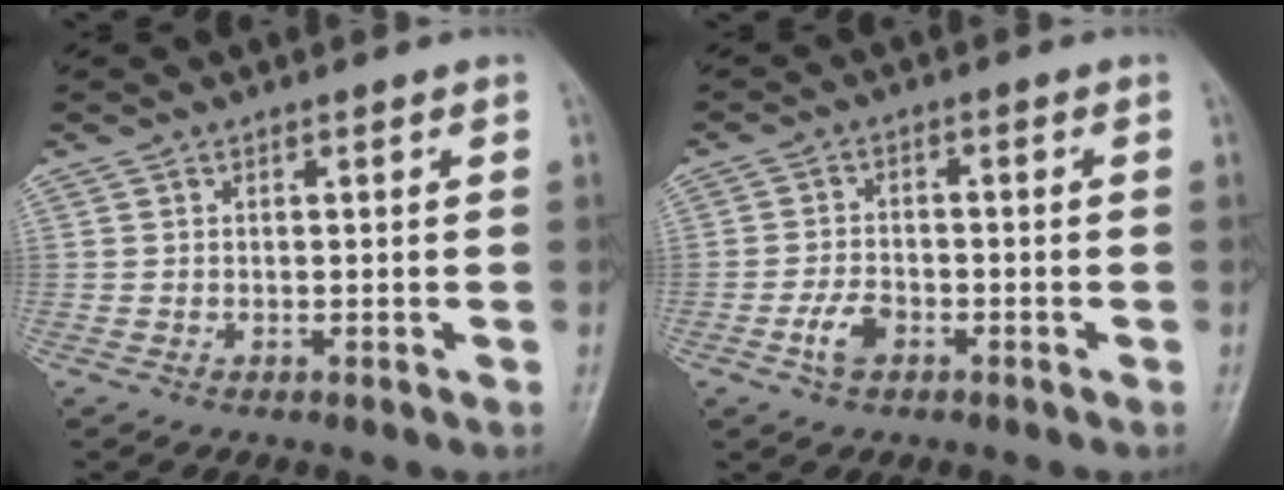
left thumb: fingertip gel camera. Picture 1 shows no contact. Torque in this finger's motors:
{"motor_torque": [0.07, 0.12, 0.40, 0.38, 0.03]}